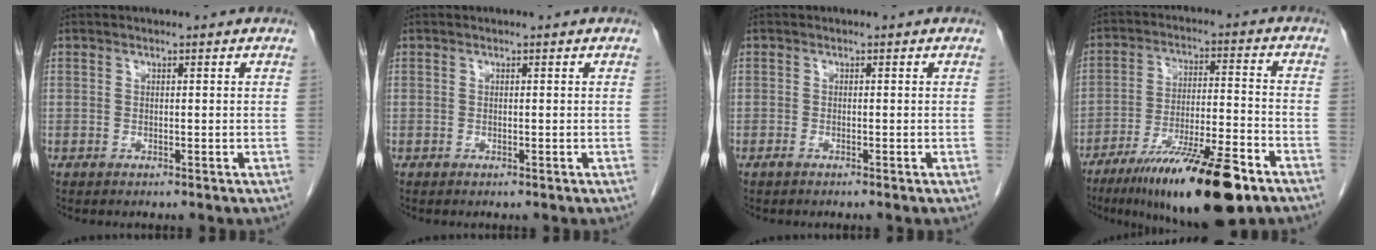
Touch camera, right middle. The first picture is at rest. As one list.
[{"total": 0.0}, {"total": 0.6, "force": [-0.4, -0.1, 0.4], "torque": [-0.007, 0.000, -0.009]}, {"total": 17.6, "force": [-11.5, 2.2, 13.1], "torque": [-0.195, -0.022, -0.191]}]